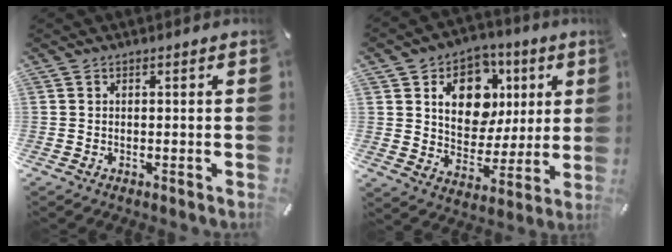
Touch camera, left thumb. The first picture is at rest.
{"total": 14.3, "force": [4.9, 11.3, 7.4], "torque": [-0.106, -0.016, 0.093]}